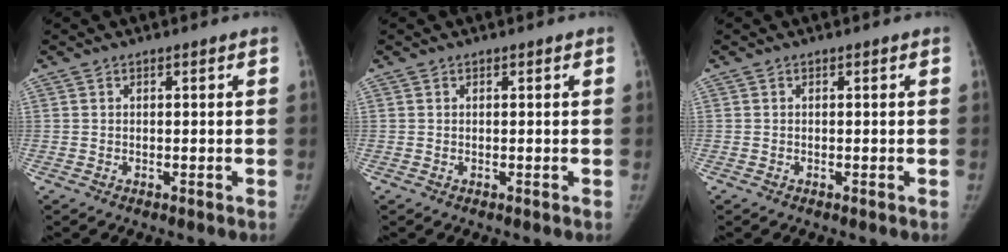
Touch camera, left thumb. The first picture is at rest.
{"total": 0.0}
{"total": 0.0}